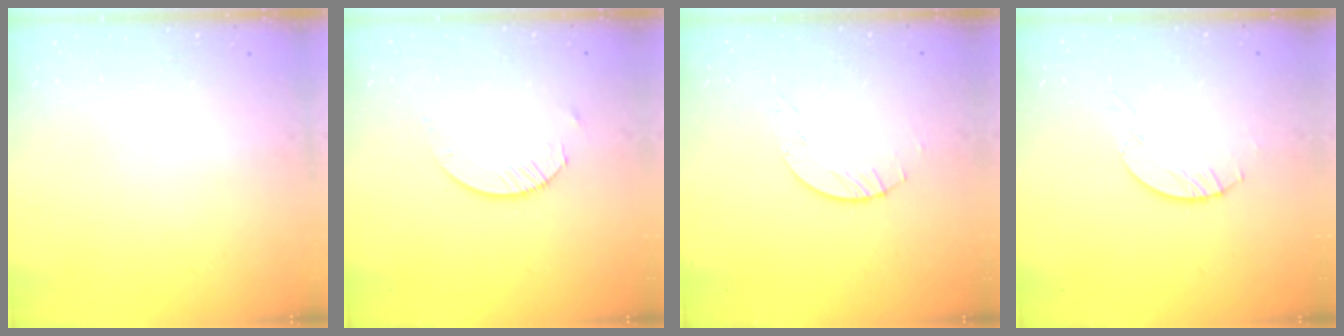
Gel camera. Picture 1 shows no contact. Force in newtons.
{"total": 4.1, "press": 4.1, "slide": 0.4}
{"total": 3.1, "press": 3.1, "slide": 0.4}
{"total": 4.0, "press": 4.0, "slide": 0.4}